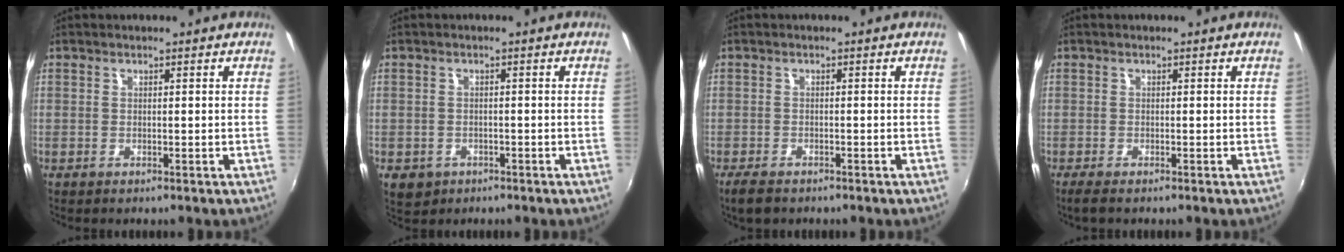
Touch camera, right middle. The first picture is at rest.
{"total": 4.3, "force": [-2.0, 3.4, 1.8], "torque": [-0.041, -0.007, -0.024]}
{"total": 3.4, "force": [-2.7, 1.3, 1.7], "torque": [-0.045, -0.010, -0.051]}
{"total": 1.8, "force": [-1.3, 0.1, 1.1], "torque": [-0.024, -0.006, -0.024]}